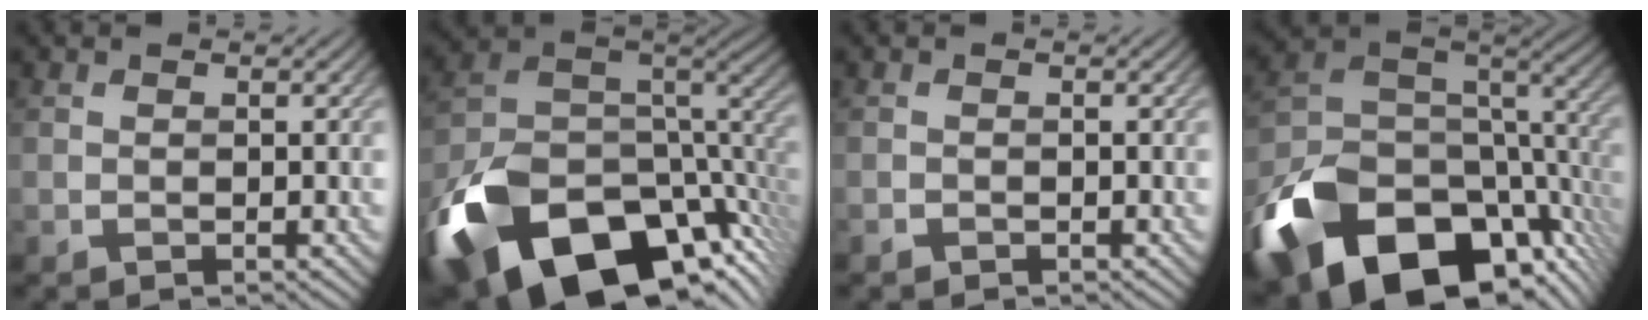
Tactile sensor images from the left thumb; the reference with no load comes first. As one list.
[{"total": 19.8, "force": [-11.1, 9.8, 13.0], "torque": [-0.278, -0.042, -0.157]}, {"total": 0.6, "force": [-0.5, 0.3, 0.1], "torque": [-0.002, -0.004, -0.010]}, {"total": 20.4, "force": [-10.7, 11.9, 12.7], "torque": [-0.288, -0.047, -0.156]}]